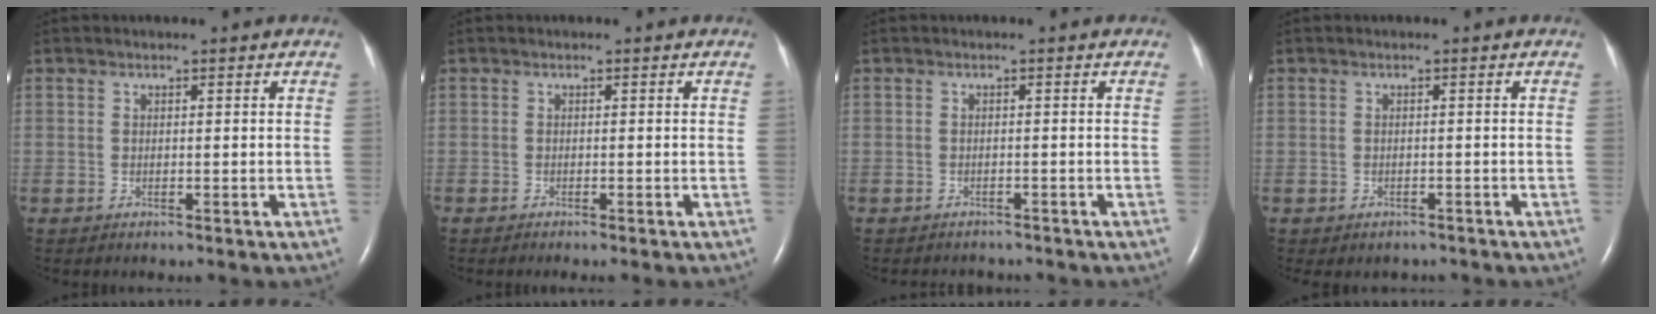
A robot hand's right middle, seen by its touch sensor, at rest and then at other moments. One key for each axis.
{"total": 1.1, "fx": -0.9, "fy": 0.0, "fz": 0.6, "tx": -0.009, "ty": -0.002, "tz": -0.010}
{"total": 3.2, "fx": -3.0, "fy": 1.1, "fz": 0.5, "tx": -0.007, "ty": -0.003, "tz": -0.036}
{"total": 2.1, "fx": -1.7, "fy": 1.2, "fz": 0.3, "tx": -0.007, "ty": 0.002, "tz": -0.021}